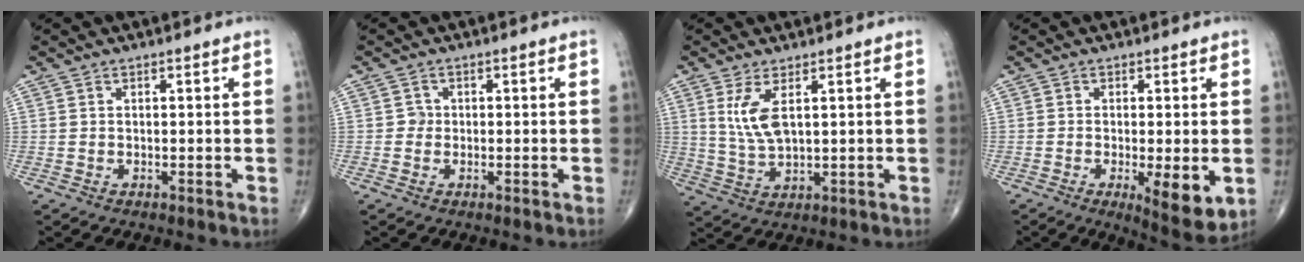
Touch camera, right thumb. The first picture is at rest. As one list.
[{"total": 1.3, "force": [-0.1, 1.2, 0.3], "torque": [0.004, 0.005, -0.006]}, {"total": 6.4, "force": [2.2, 2.5, 5.5], "torque": [-0.118, -0.013, 0.054]}, {"total": 8.3, "force": [-2.1, 2.4, 7.7], "torque": [-0.111, -0.022, -0.028]}]